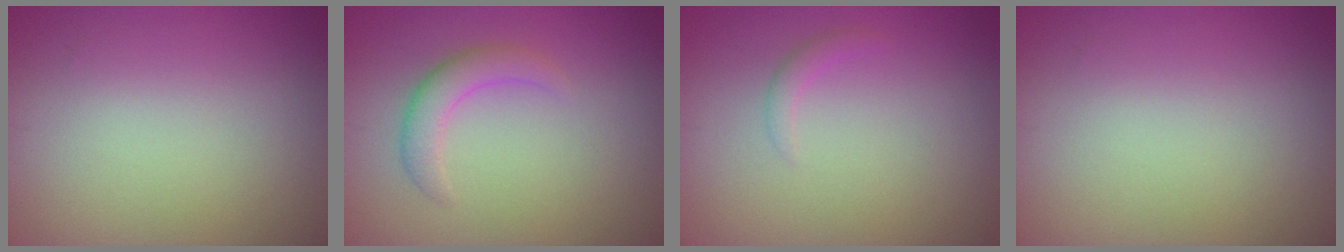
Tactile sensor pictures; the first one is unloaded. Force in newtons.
{"total": 2.5, "press": 2.4, "slide": 0.2}
{"total": 1.0, "press": 1.0, "slide": 0.1}
{"total": 0.0}